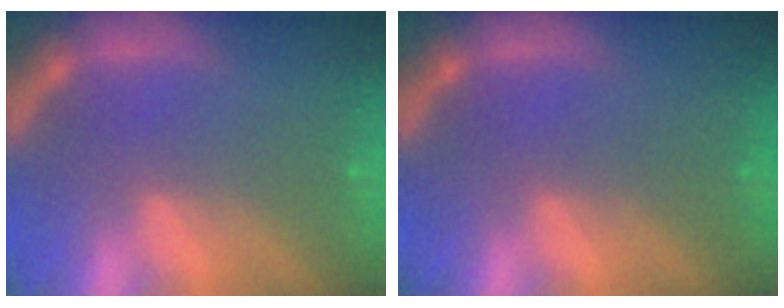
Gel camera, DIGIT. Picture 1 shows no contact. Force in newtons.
{"total": 0.0}